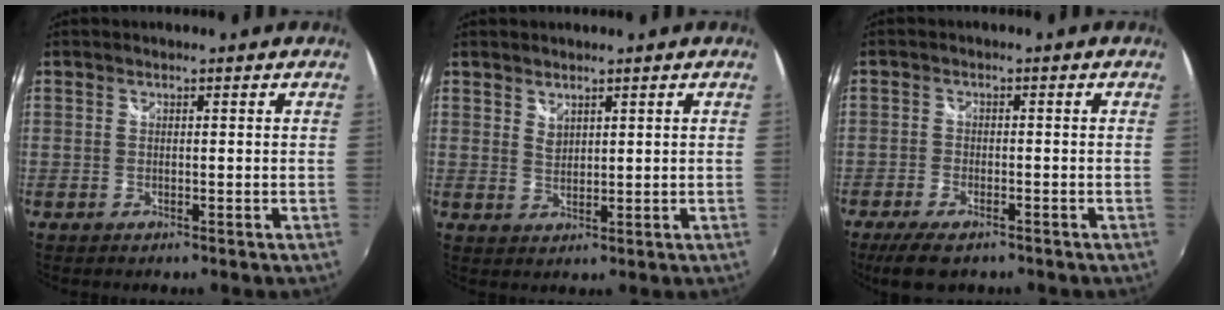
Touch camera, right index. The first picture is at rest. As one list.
[{"total": 2.0, "force": [1.7, 0.8, 0.5], "torque": [-0.006, -0.001, 0.032]}, {"total": 6.8, "force": [-5.1, 2.6, 3.7], "torque": [-0.096, -0.018, -0.089]}]